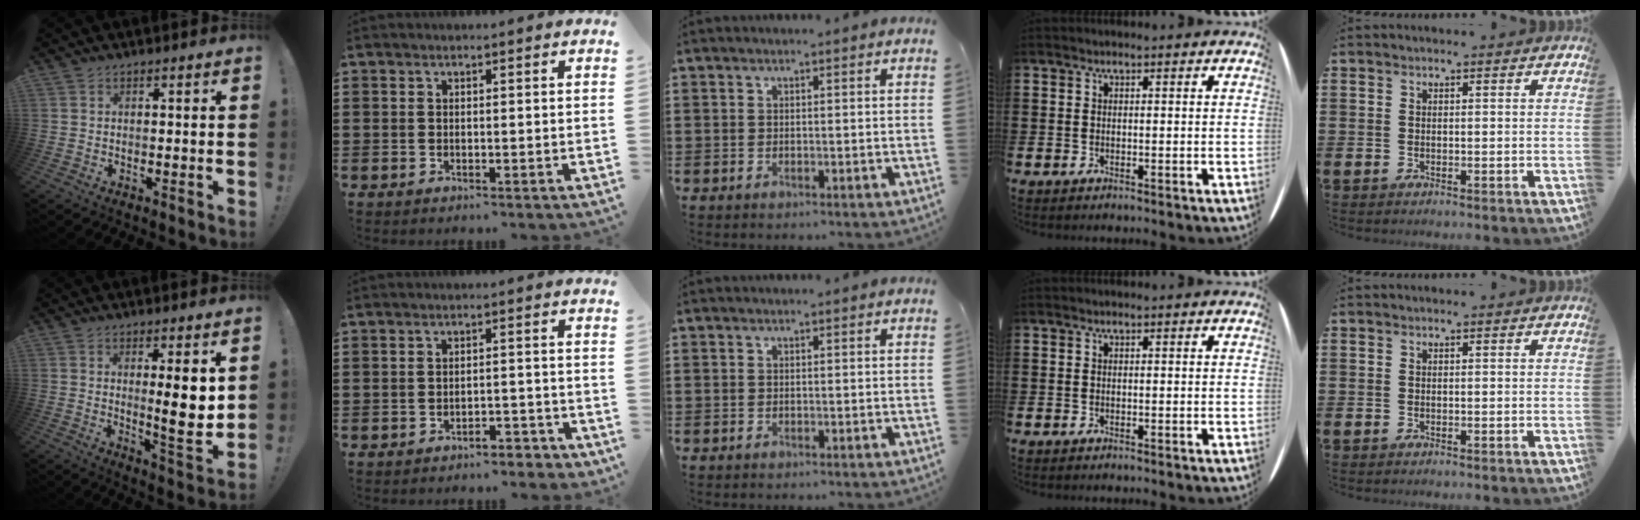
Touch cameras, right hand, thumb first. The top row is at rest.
{"thumb": {"total": 9.5, "force": [1.9, 1.1, 9.2], "torque": [-0.120, -0.026, 0.024]}, "index": {"total": 2.7, "force": [-2.6, 0.5, 0.6], "torque": [-0.016, 0.002, -0.053]}}